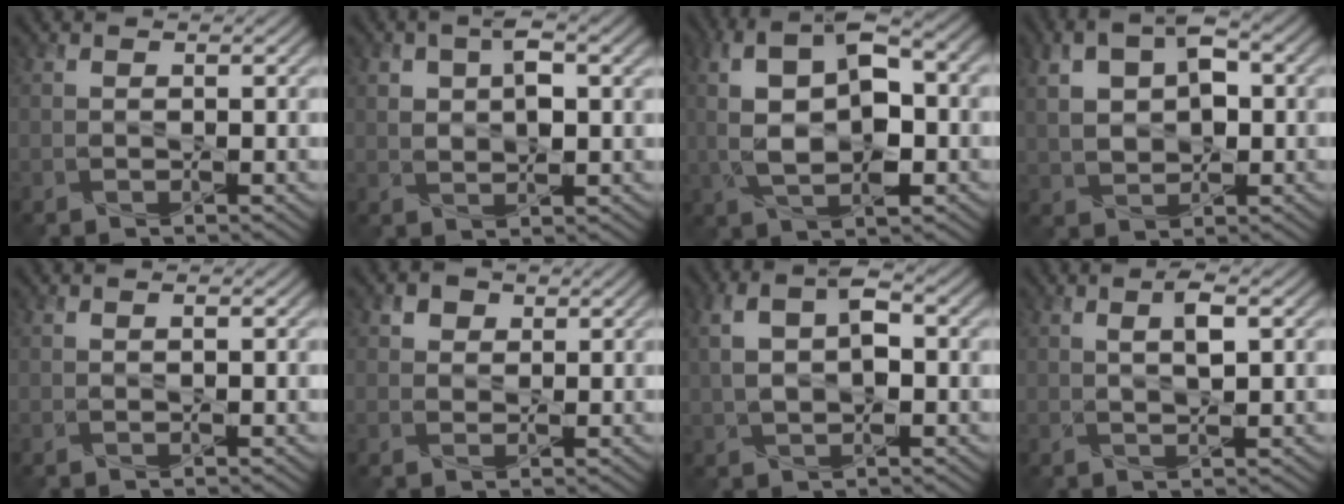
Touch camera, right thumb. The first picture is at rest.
{"total": 5.4, "force": [1.5, 2.7, 4.5], "torque": [-0.089, 0.002, 0.028]}
{"total": 11.2, "force": [0.7, 5.6, 9.7], "torque": [-0.200, 0.002, 0.014]}
{"total": 7.6, "force": [1.6, 4.4, 5.9], "torque": [-0.120, 0.010, 0.027]}
{"total": 0.5, "force": [0.2, 0.1, 0.5], "torque": [-0.009, 0.002, 0.003]}
{"total": 2.2, "force": [1.1, 1.6, 0.9], "torque": [-0.019, -0.001, 0.018]}
{"total": 6.2, "force": [0.9, 3.2, 5.3], "torque": [-0.116, 0.008, 0.016]}
{"total": 2.8, "force": [1.0, 0.6, 2.6], "torque": [-0.051, 0.004, 0.019]}